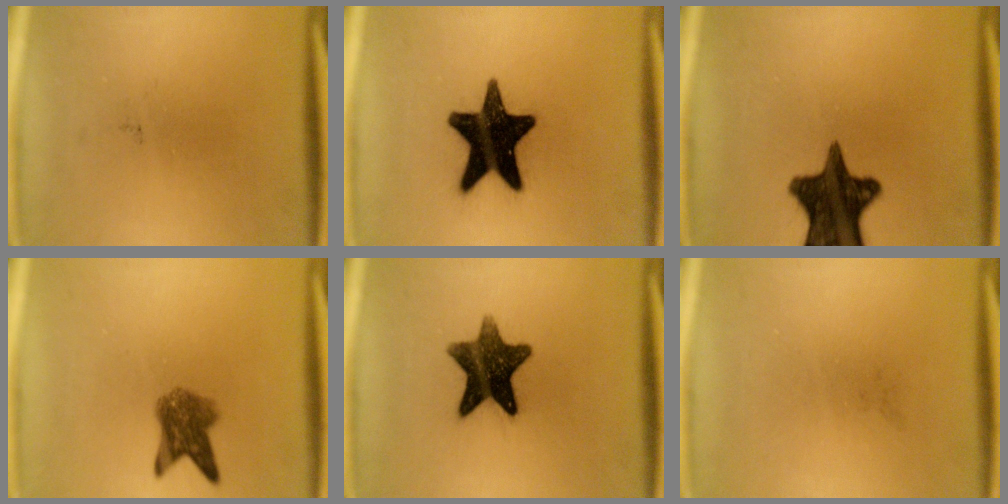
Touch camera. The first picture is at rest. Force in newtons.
{"total": 18.6}
{"total": 14.0}
{"total": 5.2}
{"total": 11.9}
{"total": 0.0}